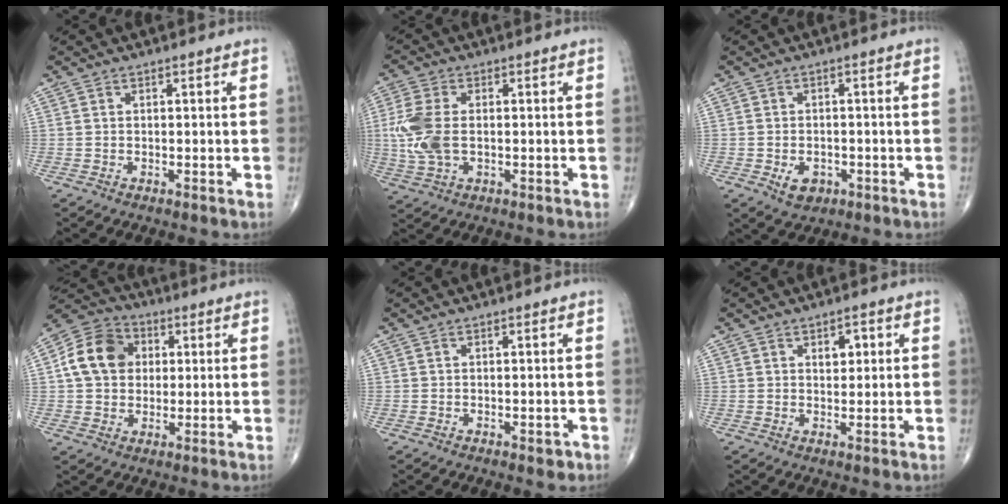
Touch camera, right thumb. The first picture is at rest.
{"total": 9.0, "force": [-0.2, 5.2, 7.3], "torque": [-0.182, 0.001, -0.004]}
{"total": 4.1, "force": [-1.6, 2.9, 2.4], "torque": [-0.028, 0.005, -0.016]}
{"total": 11.8, "force": [1.9, 9.5, 6.7], "torque": [-0.103, 0.012, 0.023]}
{"total": 1.3, "force": [-0.6, 0.8, 0.9], "torque": [-0.007, -0.001, -0.007]}
{"total": 3.1, "force": [1.1, 1.9, 2.1], "torque": [-0.016, -0.004, 0.014]}